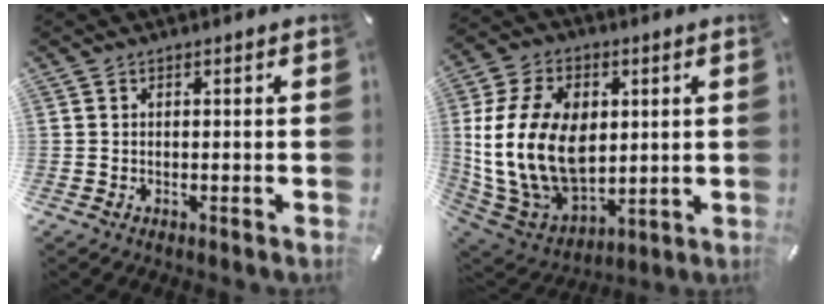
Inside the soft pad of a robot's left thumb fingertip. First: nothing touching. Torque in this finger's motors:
{"motor_torque": [2.55, 2.46, 2.61, 0.04, 1.05]}